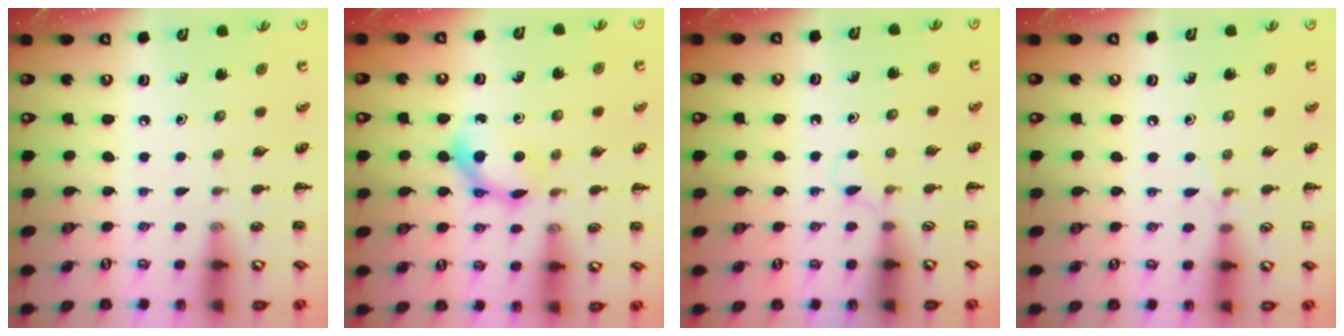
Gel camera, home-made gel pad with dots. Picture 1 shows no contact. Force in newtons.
{"total": 7.2, "press": 7.0, "slide": 1.6}
{"total": 2.3, "press": 2.2, "slide": 0.8}
{"total": 3.7, "press": 3.5, "slide": 1.2}